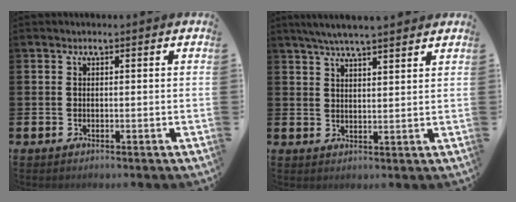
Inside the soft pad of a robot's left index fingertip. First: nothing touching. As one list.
[{"total": 5.1, "force": [4.8, 0.0, 1.7], "torque": [-0.044, -0.014, 0.086]}]